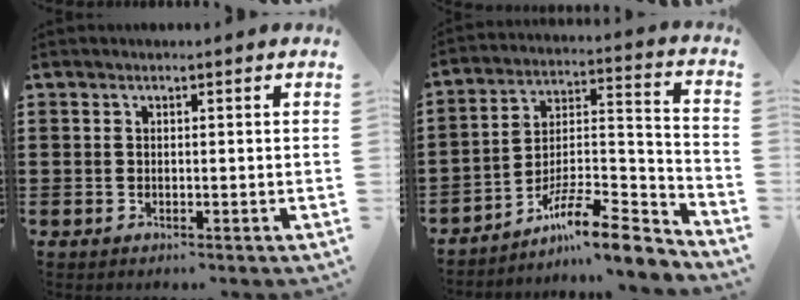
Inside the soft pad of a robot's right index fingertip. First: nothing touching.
{"total": 10.2, "force": [-8.2, 1.9, 5.8], "torque": [-0.095, 0.014, -0.160]}